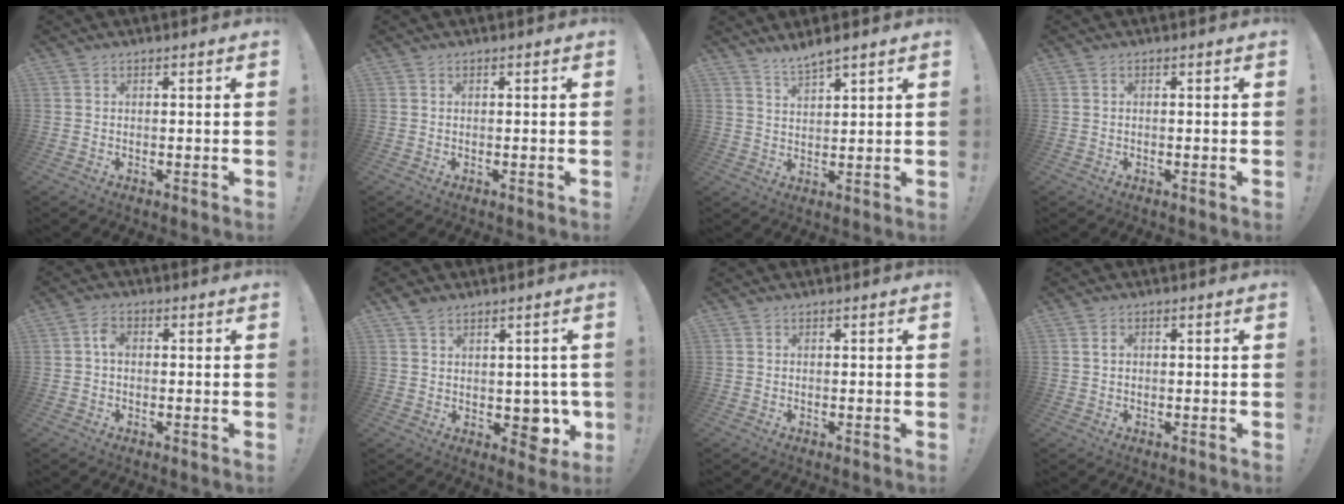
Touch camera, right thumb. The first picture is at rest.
{"total": 0.0}
{"total": 4.4, "force": [4.0, 0.4, 1.8], "torque": [-0.031, -0.028, 0.070]}
{"total": 0.0}
{"total": 3.0, "force": [0.0, 1.9, 2.3], "torque": [-0.037, 0.007, -0.003]}
{"total": 9.4, "force": [2.3, 7.3, 5.5], "torque": [-0.063, -0.020, 0.058]}
{"total": 0.0}
{"total": 1.7, "force": [0.4, 1.2, 1.1], "torque": [-0.031, 0.009, 0.008]}